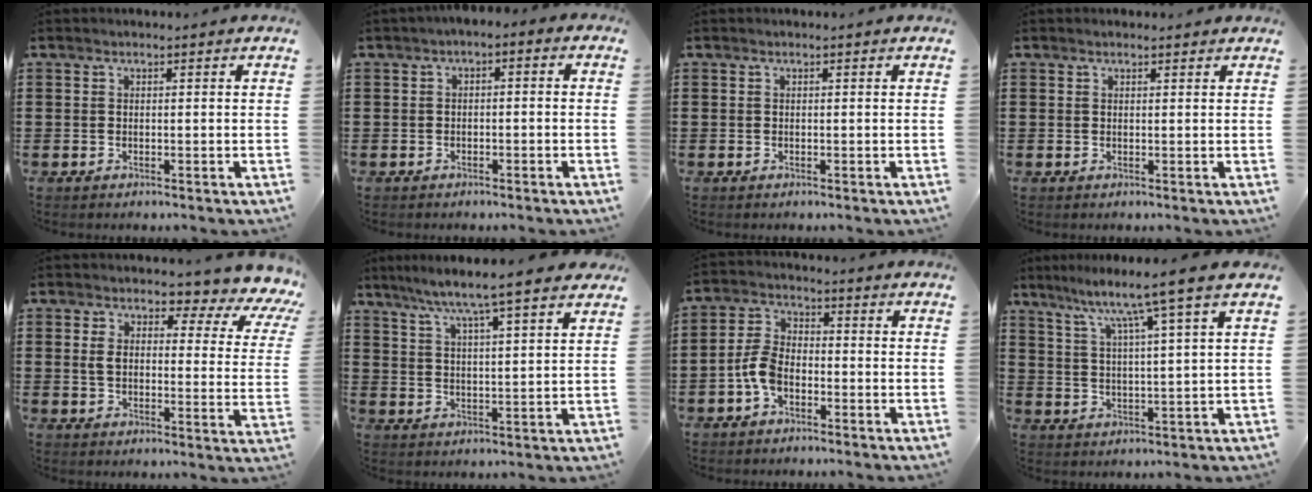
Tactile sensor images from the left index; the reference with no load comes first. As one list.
[{"total": 1.0, "force": [-0.5, 0.8, 0.4], "torque": [-0.009, 0.003, -0.012]}, {"total": 0.0}, {"total": 0.8, "force": [0.6, 0.5, 0.0], "torque": [-0.002, 0.004, 0.012]}, {"total": 5.2, "force": [3.2, 2.3, 3.3], "torque": [-0.071, -0.023, 0.045]}, {"total": 6.3, "force": [5.3, -0.5, 3.3], "torque": [-0.085, -0.027, 0.086]}, {"total": 5.3, "force": [-2.2, 3.2, 3.6], "torque": [-0.099, 0.003, -0.050]}, {"total": 7.0, "force": [5.3, -1.3, 4.3], "torque": [-0.104, -0.028, 0.082]}]